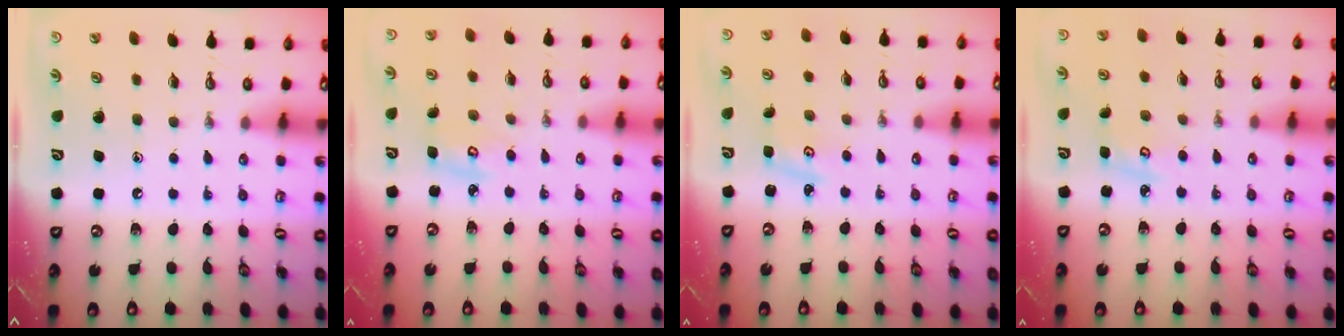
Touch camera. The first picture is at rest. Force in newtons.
{"total": 3.6, "press": 3.6, "slide": 0.2}
{"total": 2.3, "press": 2.2, "slide": 0.4}
{"total": 3.4, "press": 3.4, "slide": 0.3}